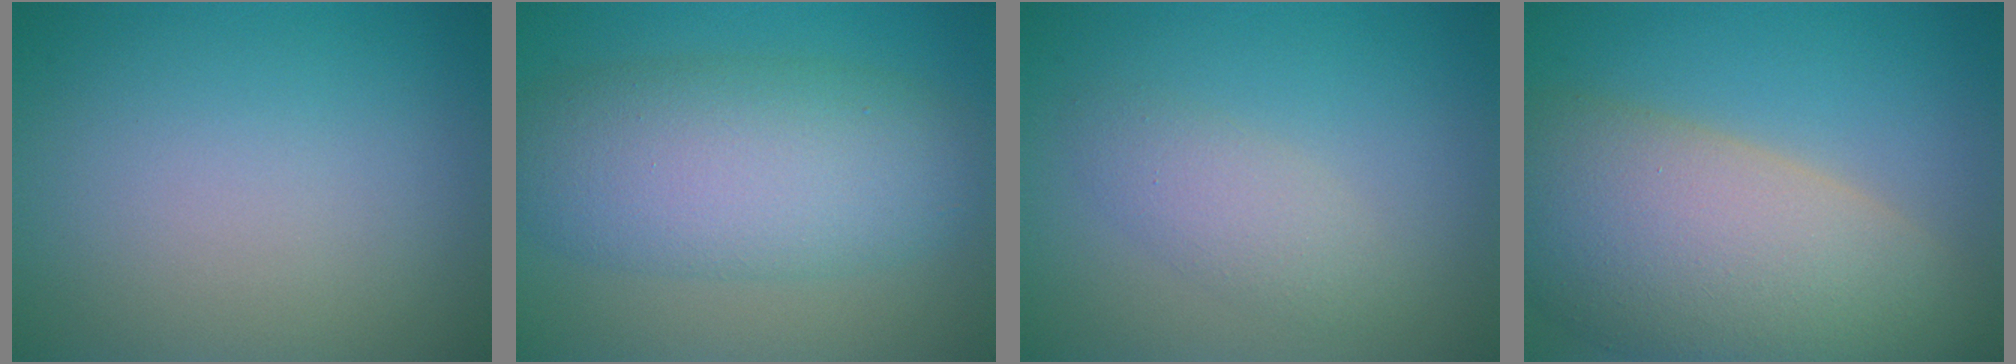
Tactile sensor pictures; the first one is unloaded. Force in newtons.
{"total": 8.1, "press": 8.1, "slide": 0.1}
{"total": 2.4, "press": 2.4, "slide": 0.1}
{"total": 12.6, "press": 12.5, "slide": 1.4}